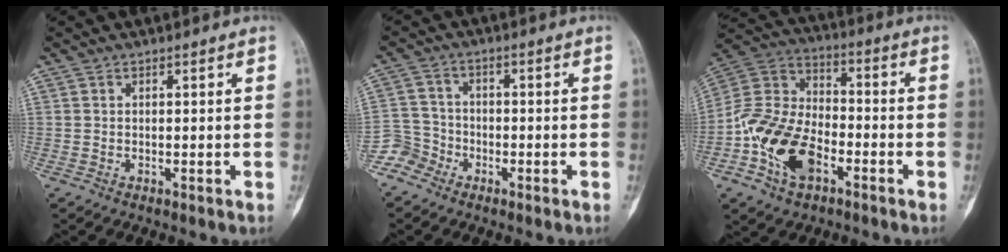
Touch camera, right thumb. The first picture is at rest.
{"total": 5.1, "force": [-3.6, 3.6, -0.2], "torque": [0.028, 0.022, -0.083]}
{"total": 16.3, "force": [-6.2, 10.1, 11.2], "torque": [-0.200, 0.039, -0.121]}